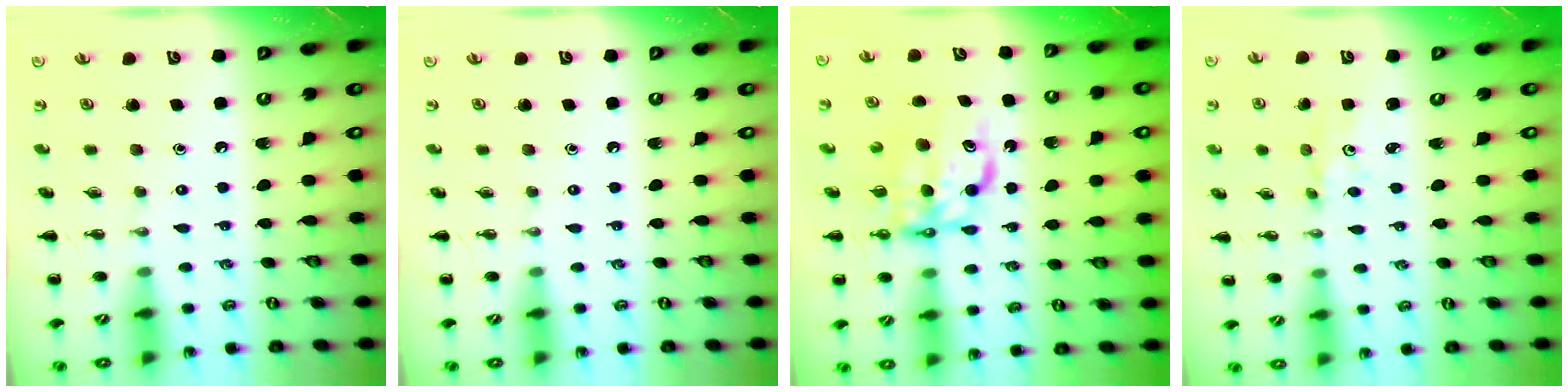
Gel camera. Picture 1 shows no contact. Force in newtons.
{"total": 0.0}
{"total": 7.5, "press": 7.3, "slide": 1.4}
{"total": 2.0, "press": 1.9, "slide": 0.7}